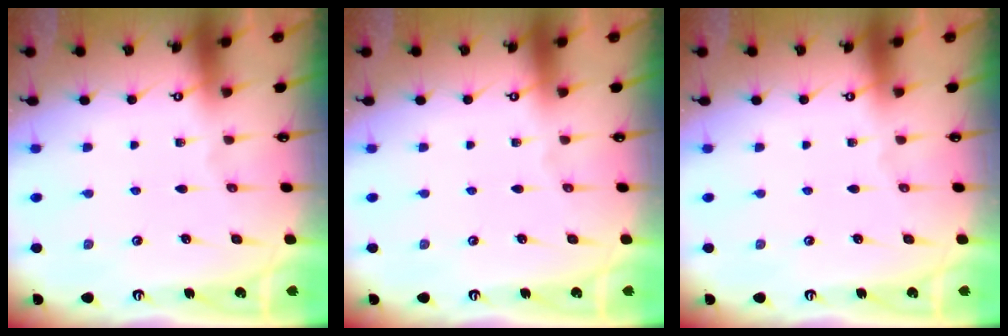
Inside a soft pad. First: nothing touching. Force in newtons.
{"total": 0.0}
{"total": 0.0}